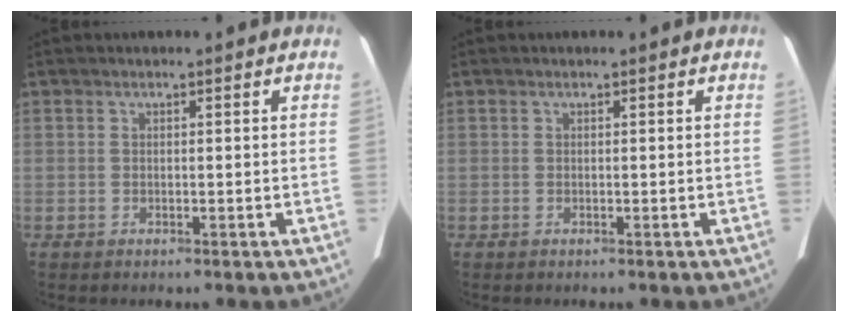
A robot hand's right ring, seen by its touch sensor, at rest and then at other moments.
{"total": 0.0}